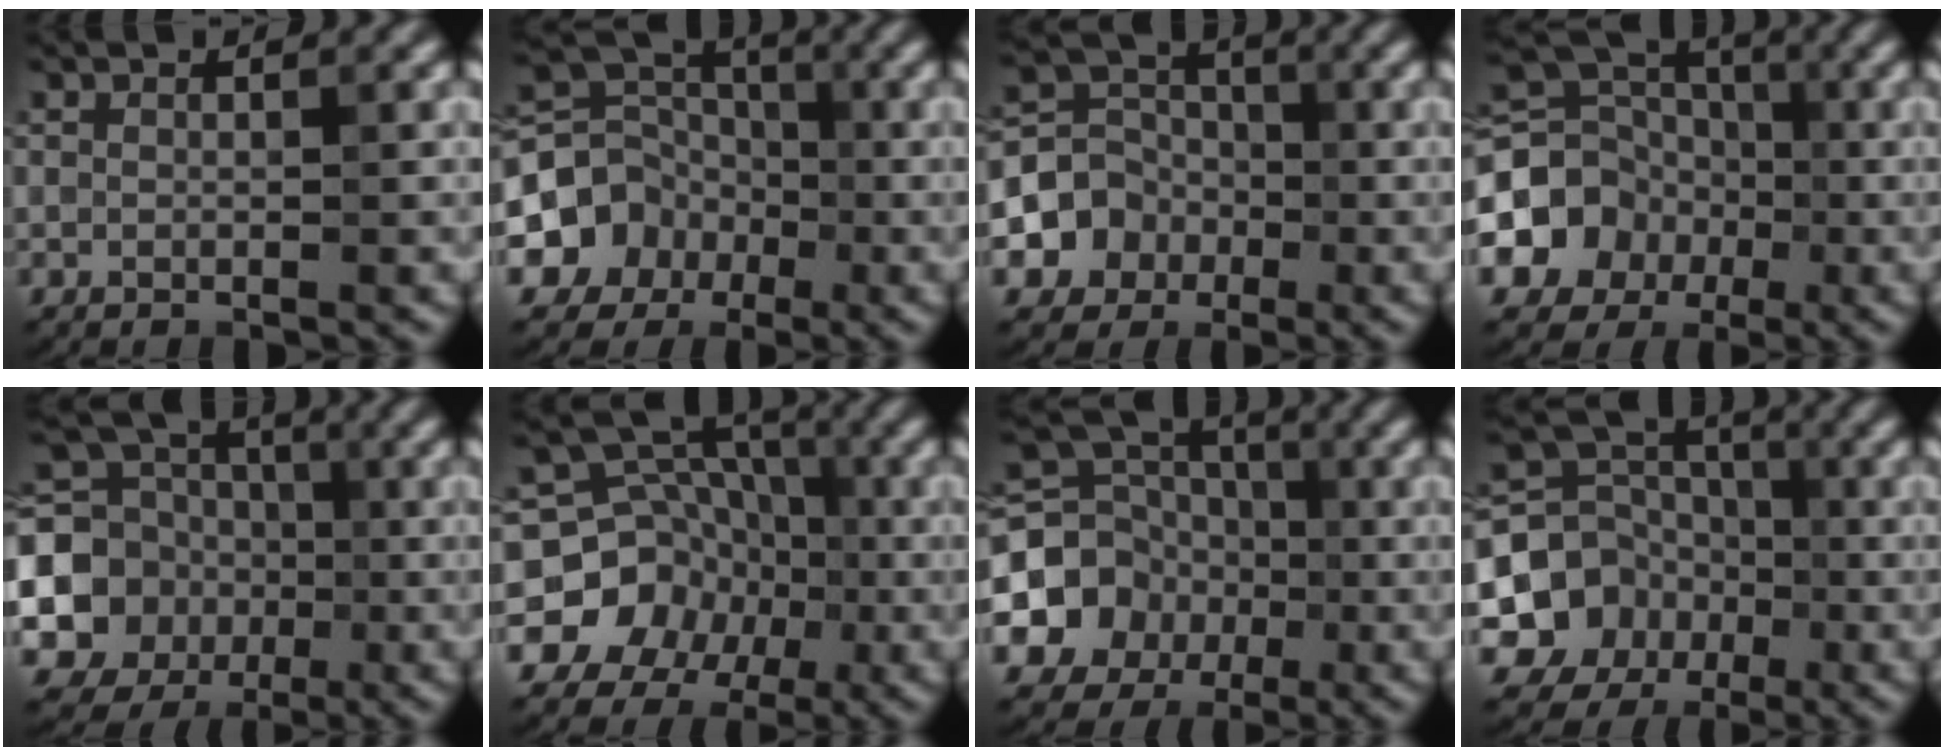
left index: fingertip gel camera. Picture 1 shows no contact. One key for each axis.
{"total": 7.5, "fx": -2.6, "fy": 6.8, "fz": 2.0, "tx": -0.027, "ty": 0.003, "tz": -0.070}
{"total": 4.5, "fx": -1.4, "fy": 4.1, "fz": 1.0, "tx": -0.007, "ty": 0.005, "tz": -0.035}
{"total": 10.5, "fx": -2.6, "fy": 9.5, "fz": 3.8, "tx": -0.079, "ty": -0.006, "tz": -0.073}
{"total": 9.7, "fx": -1.4, "fy": 8.8, "fz": 3.9, "tx": -0.082, "ty": -0.021, "tz": -0.042}
{"total": 10.8, "fx": -3.5, "fy": 9.8, "fz": 2.6, "tx": -0.037, "ty": 0.000, "tz": -0.079}
{"total": 8.9, "fx": -1.9, "fy": 8.0, "fz": 3.3, "tx": -0.054, "ty": -0.002, "tz": -0.058}
{"total": 7.3, "fx": -1.9, "fy": 6.7, "fz": 2.2, "tx": -0.029, "ty": 0.003, "tz": -0.063}